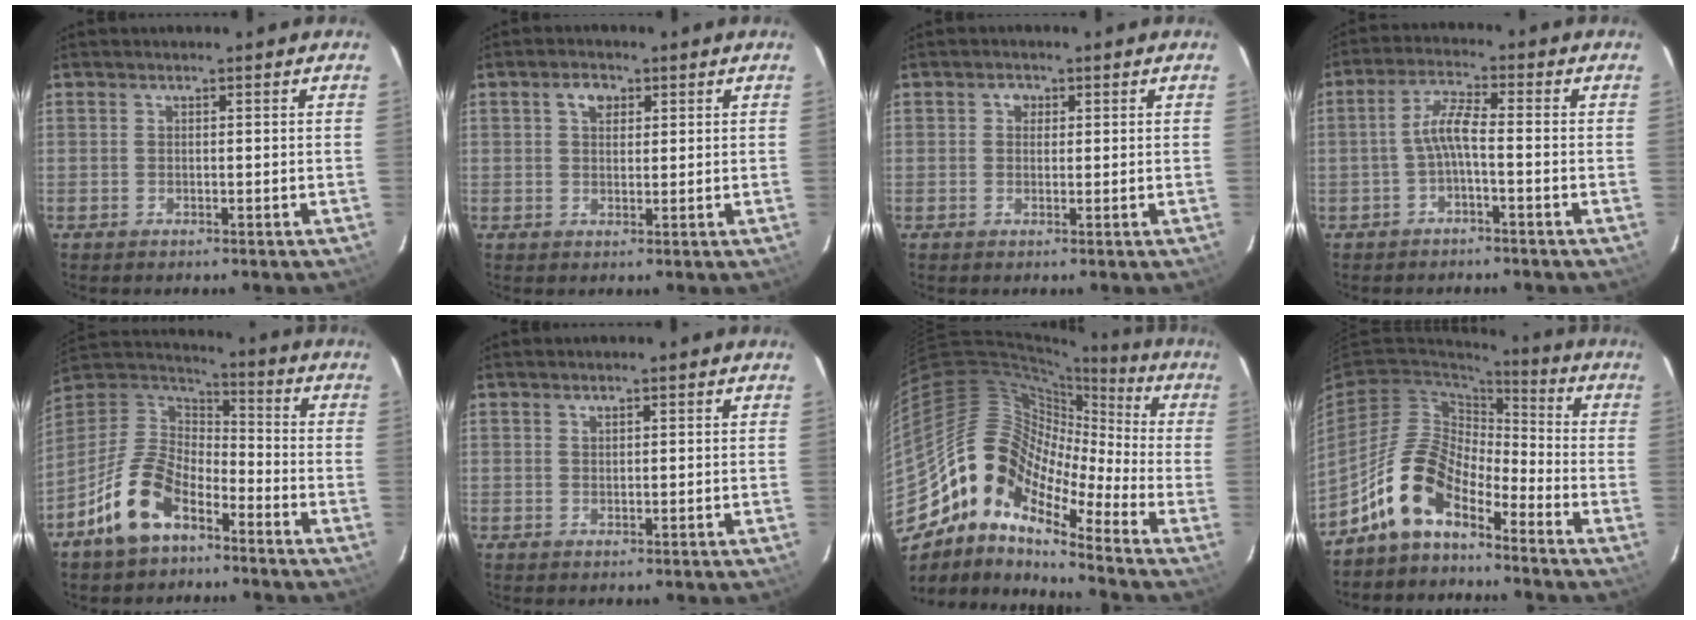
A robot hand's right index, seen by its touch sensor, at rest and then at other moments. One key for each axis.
{"total": 3.2, "fx": 1.3, "fy": 2.2, "fz": 1.9, "tx": -0.029, "ty": 0.011, "tz": 0.023}
{"total": 1.7, "fx": 0.4, "fy": 1.6, "fz": 0.5, "tx": -0.006, "ty": 0.008, "tz": 0.004}
{"total": 4.4, "fx": -1.6, "fy": 0.7, "fz": 4.0, "tx": -0.088, "ty": 0.013, "tz": -0.031}
{"total": 14.6, "fx": -8.5, "fy": 8.1, "fz": 8.8, "tx": -0.196, "ty": 0.012, "tz": -0.160}
{"total": 0.9, "fx": 0.6, "fy": 0.4, "fz": 0.4, "tx": -0.006, "ty": 0.002, "tz": 0.012}
{"total": 14.4, "fx": -9.6, "fy": 6.8, "fz": 8.4, "tx": -0.128, "ty": 0.008, "tz": -0.208}
{"total": 11.9, "fx": -8.0, "fy": 5.4, "fz": 6.9, "tx": -0.139, "ty": 0.019, "tz": -0.164}